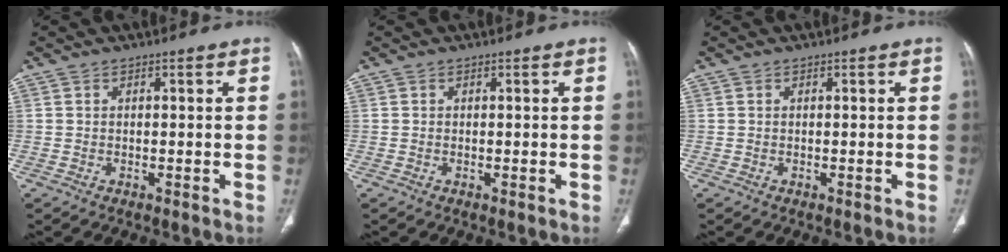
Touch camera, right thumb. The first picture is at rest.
{"total": 0.0}
{"total": 0.0}